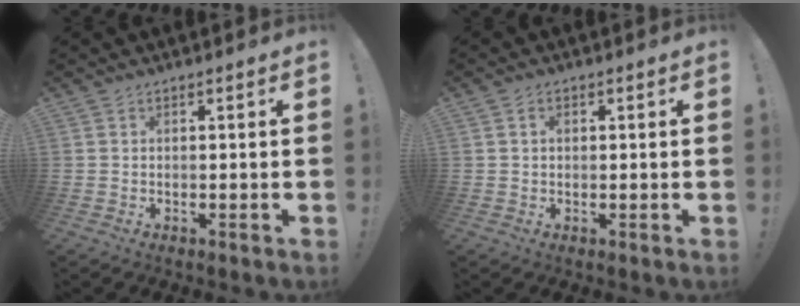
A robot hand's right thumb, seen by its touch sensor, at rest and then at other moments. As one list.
[{"total": 1.3, "force": [0.2, 1.1, 0.7], "torque": [-0.007, 0.002, 0.003]}]